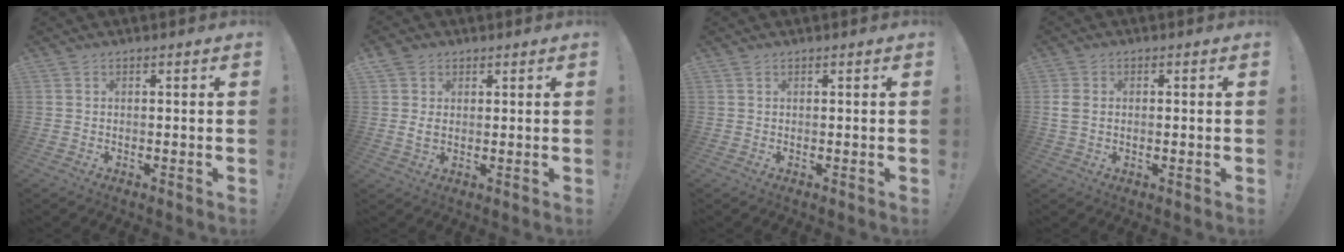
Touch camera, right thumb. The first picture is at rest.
{"total": 4.0, "force": [1.4, 2.9, 2.4], "torque": [-0.032, -0.003, 0.026]}
{"total": 0.0}
{"total": 3.2, "force": [0.1, 2.2, 2.4], "torque": [-0.040, 0.004, 0.000]}